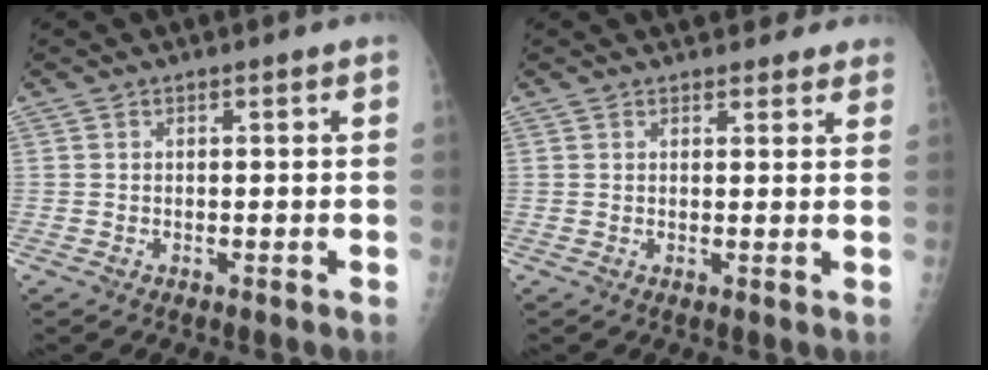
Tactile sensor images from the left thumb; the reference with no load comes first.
{"total": 6.1, "force": [5.4, 2.3, 1.5], "torque": [0.020, -0.018, 0.054]}